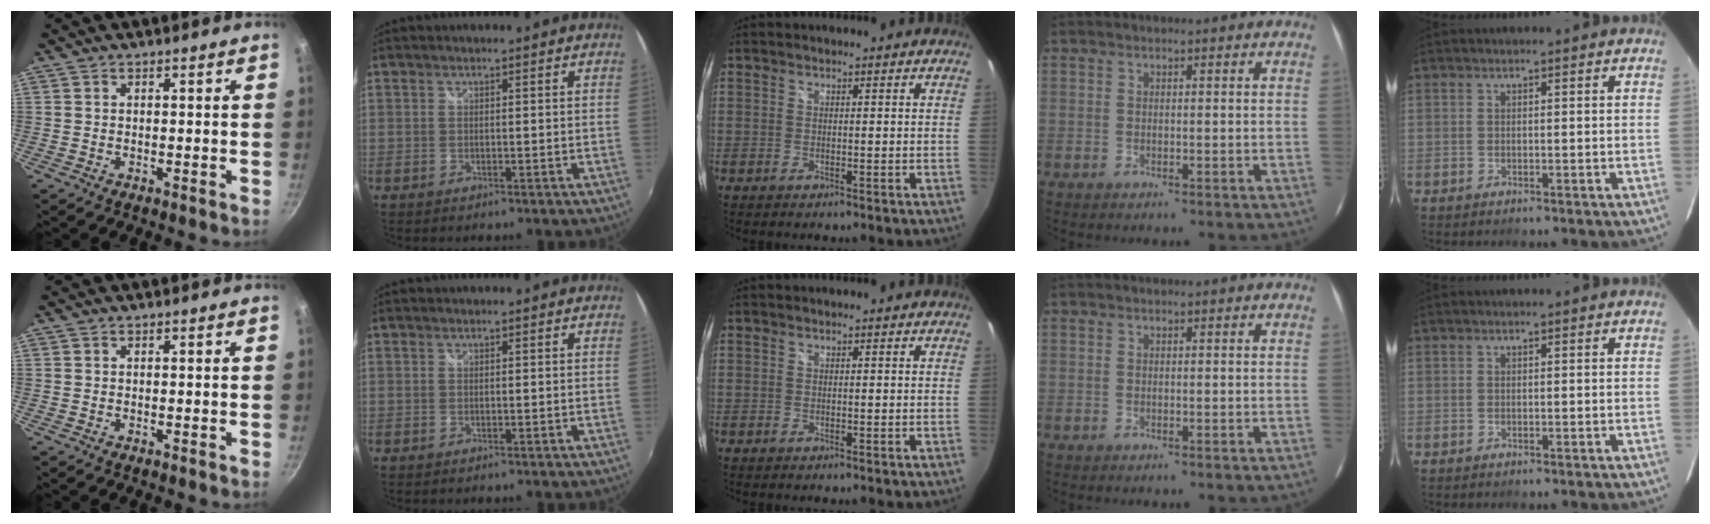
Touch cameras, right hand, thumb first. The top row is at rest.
{}